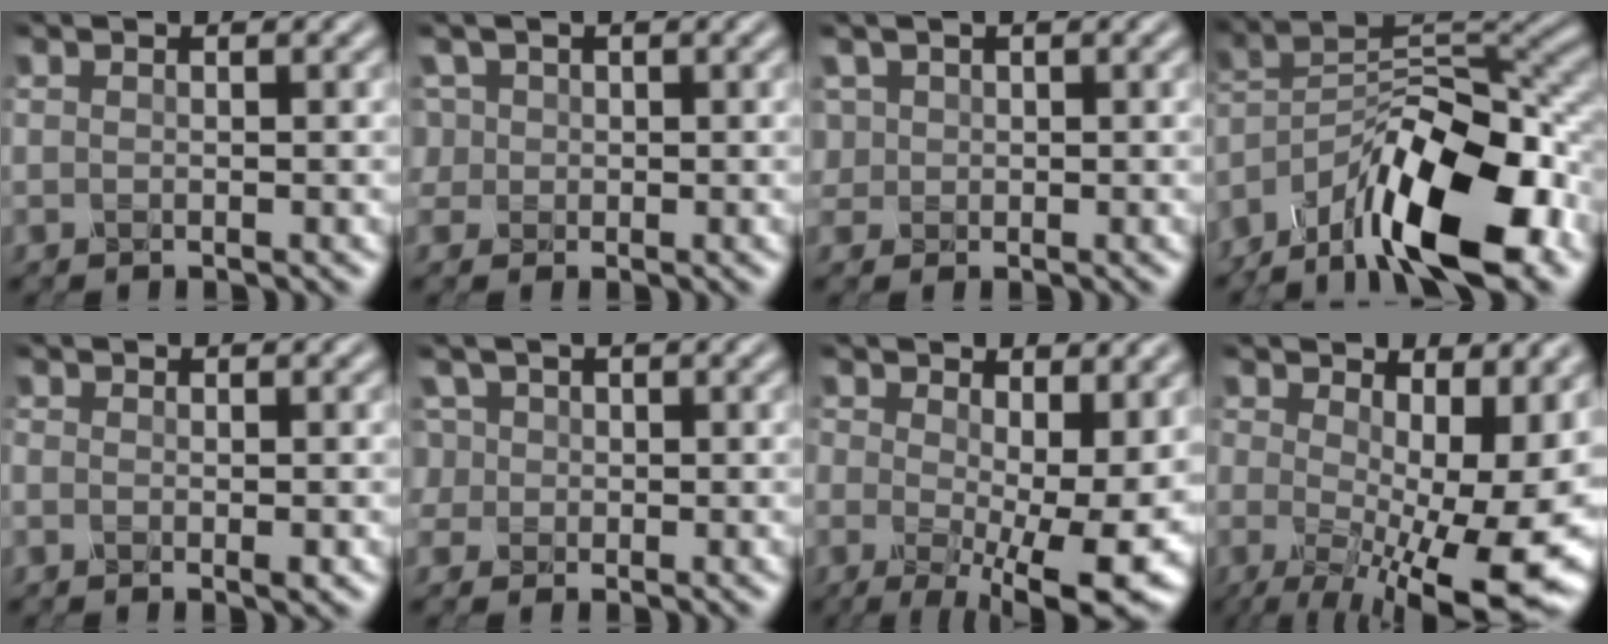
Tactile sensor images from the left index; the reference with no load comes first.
{"total": 3.4, "force": [0.8, 3.0, 1.4], "torque": [-0.029, 0.022, 0.010]}
{"total": 1.9, "force": [0.4, 1.7, 0.5], "torque": [-0.010, 0.002, 0.007]}
{"total": 13.7, "force": [-8.3, 4.9, 9.8], "torque": [-0.158, 0.008, -0.159]}
{"total": 1.2, "force": [-0.5, 0.7, 1.0], "torque": [-0.020, -0.004, -0.009]}
{"total": 4.2, "force": [1.1, 3.6, 1.8], "torque": [-0.042, 0.024, 0.010]}
{"total": 11.3, "force": [-0.6, 5.1, 10.0], "torque": [-0.156, -0.024, 0.000]}
{"total": 15.1, "force": [-1.4, 6.9, 13.3], "torque": [-0.187, -0.031, -0.001]}